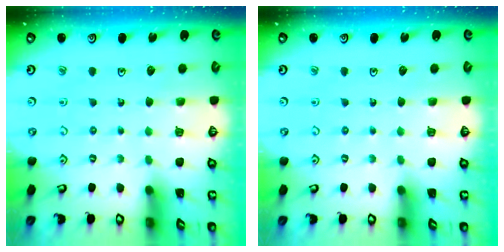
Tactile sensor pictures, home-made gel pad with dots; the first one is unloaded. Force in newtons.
{"total": 0.0}